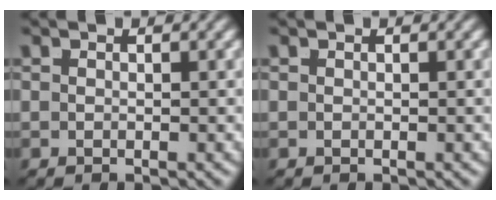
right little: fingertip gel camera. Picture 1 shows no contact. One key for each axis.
{"total": 0.0}